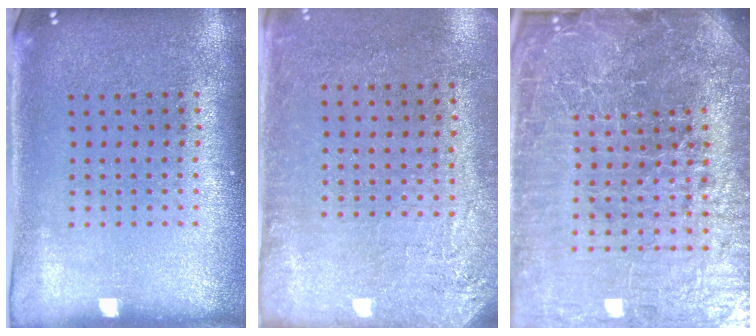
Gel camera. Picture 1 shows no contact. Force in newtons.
{"total": 2.7, "press": 2.2, "slide": 1.5}
{"total": 7.6, "press": 6.6, "slide": 3.9}